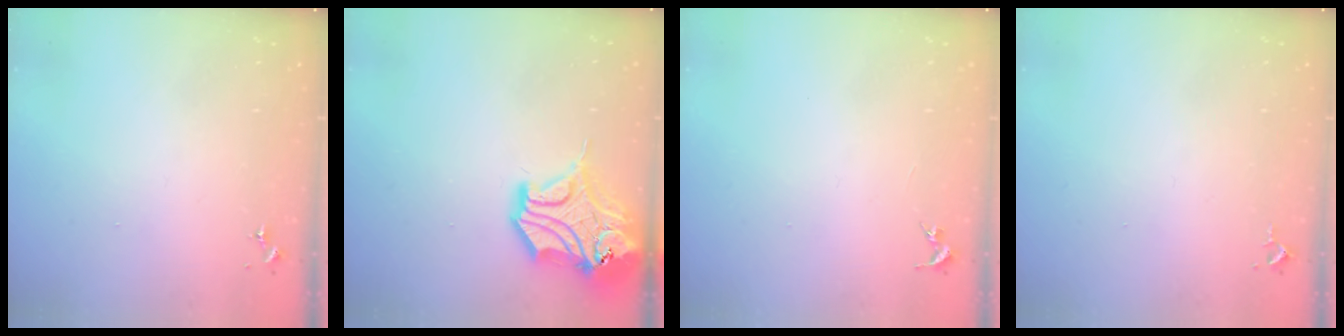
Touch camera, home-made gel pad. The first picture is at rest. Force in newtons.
{"total": 17.2, "press": 17.0, "slide": 2.4}
{"total": 0.0}
{"total": 2.6, "press": 2.6, "slide": 0.4}